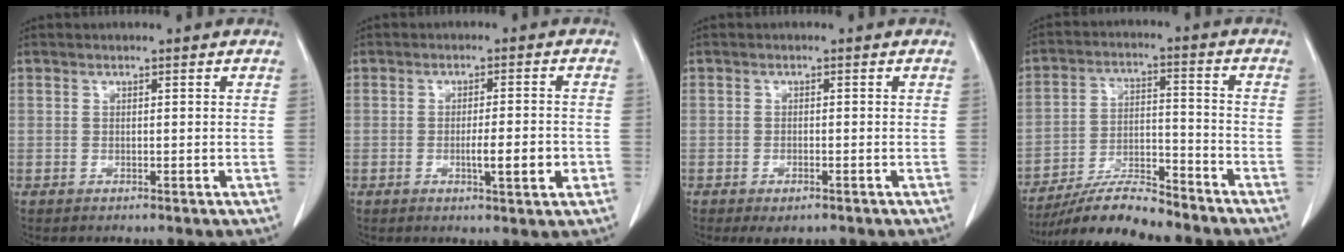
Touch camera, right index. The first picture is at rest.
{"total": 5.1, "force": [-1.5, 0.6, 4.9], "torque": [-0.076, -0.003, -0.018]}
{"total": 3.5, "force": [-2.2, 1.5, 2.2], "torque": [-0.032, -0.004, -0.025]}
{"total": 10.9, "force": [-10.0, 1.1, 4.2], "torque": [-0.072, -0.001, -0.180]}